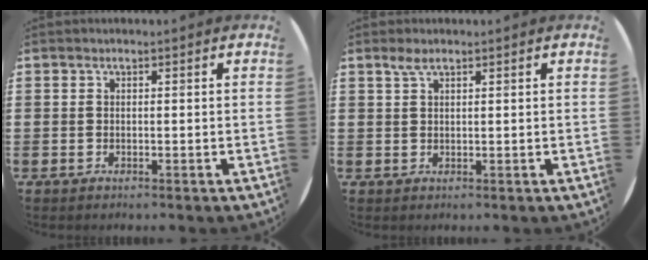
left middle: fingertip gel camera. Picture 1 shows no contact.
{"total": 1.7, "force": [1.2, 0.4, 1.1], "torque": [-0.024, 0.004, 0.021]}